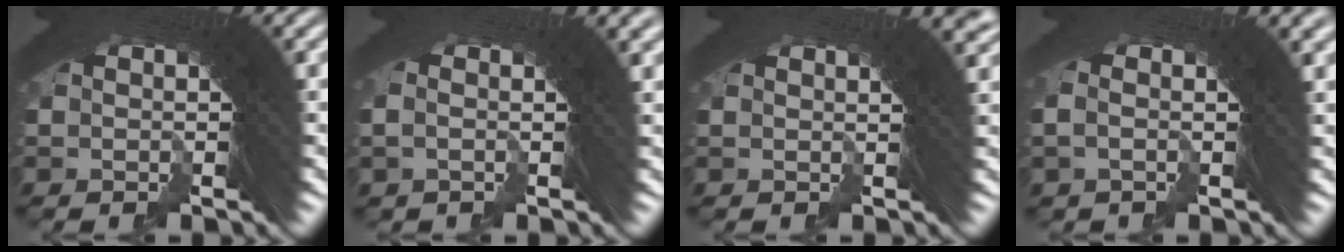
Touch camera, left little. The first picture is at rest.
{"total": 2.0, "force": [0.7, 0.1, 1.9], "torque": [-0.012, 0.023, 0.000]}
{"total": 5.1, "force": [2.6, 1.2, 4.2], "torque": [-0.030, 0.026, 0.027]}
{"total": 1.8, "force": [0.4, 0.0, 1.7], "torque": [-0.012, 0.021, -0.004]}